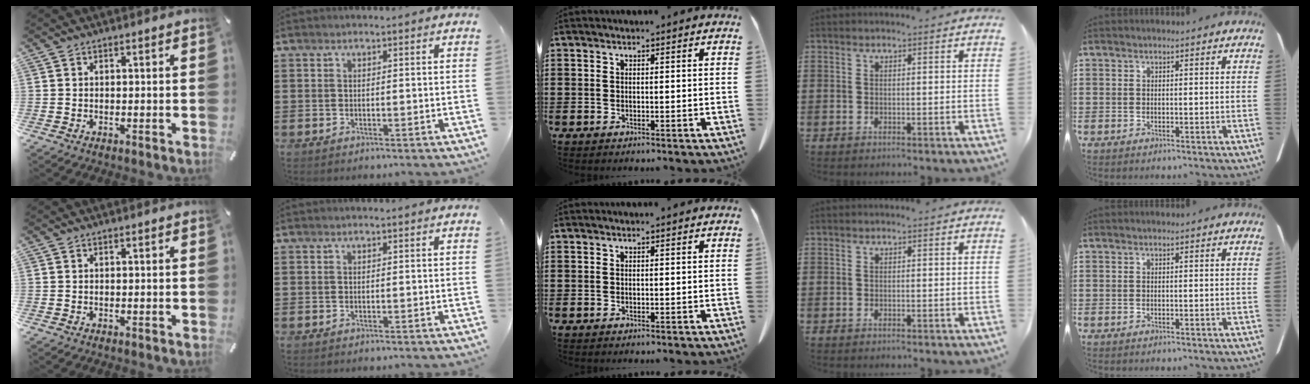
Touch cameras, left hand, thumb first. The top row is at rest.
{}